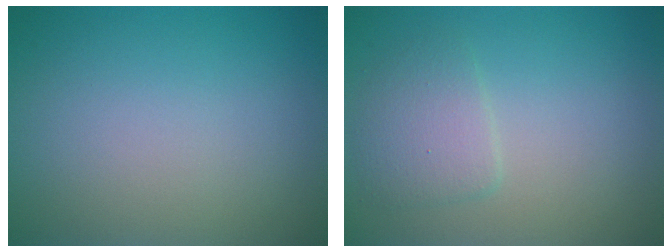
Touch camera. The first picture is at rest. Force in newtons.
{"total": 2.4, "press": 2.4, "slide": 0.0}